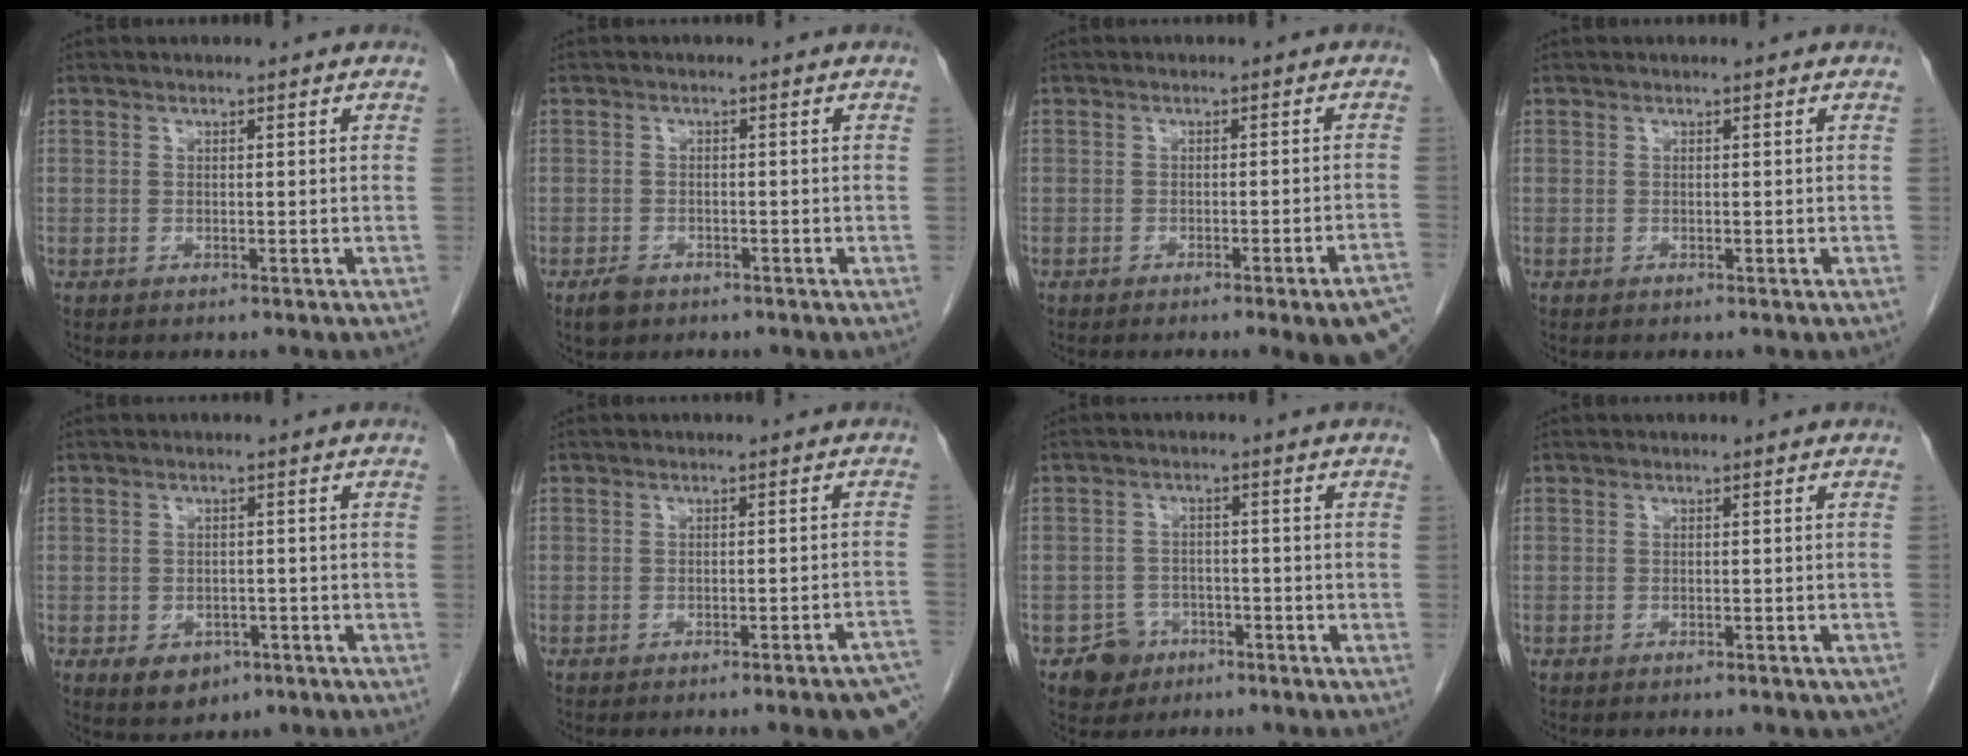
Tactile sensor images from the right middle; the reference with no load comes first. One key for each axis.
{"total": 2.2, "fx": -1.5, "fy": 1.2, "fz": 0.9, "tx": -0.023, "ty": 0.000, "tz": -0.021}
{"total": 8.9, "fx": -6.9, "fy": -0.2, "fz": 5.7, "tx": -0.045, "ty": -0.008, "tz": -0.085}
{"total": 0.0}
{"total": 4.5, "fx": -2.3, "fy": 3.1, "fz": 2.3, "tx": -0.033, "ty": 0.000, "tz": -0.022}
{"total": 9.2, "fx": -7.7, "fy": -0.6, "fz": 4.9, "tx": -0.034, "ty": -0.005, "tz": -0.092}
{"total": 4.0, "fx": -2.4, "fy": 3.2, "fz": 0.5, "tx": -0.003, "ty": 0.013, "tz": -0.035}
{"total": 5.3, "fx": -4.6, "fy": 1.2, "fz": 2.3, "tx": -0.027, "ty": -0.007, "tz": -0.049}